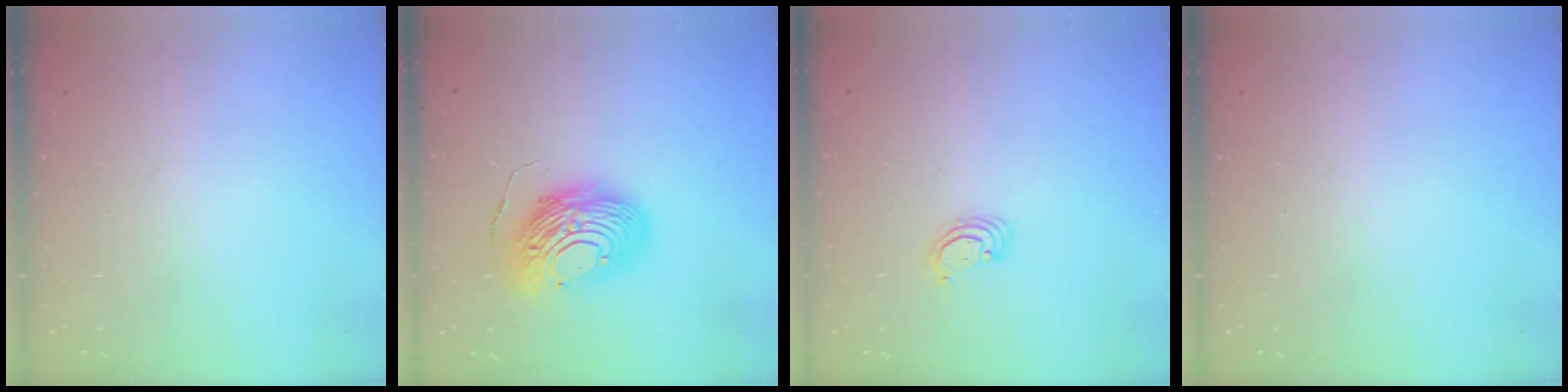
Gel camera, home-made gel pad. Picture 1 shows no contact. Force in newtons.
{"total": 14.5, "press": 14.4, "slide": 1.5}
{"total": 2.5, "press": 2.5, "slide": 0.2}
{"total": 0.0}